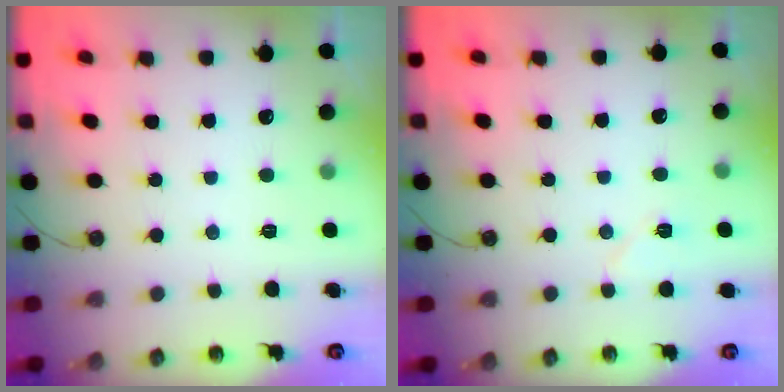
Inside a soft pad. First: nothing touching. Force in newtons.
{"total": 6.3, "press": 4.4, "slide": 4.5}